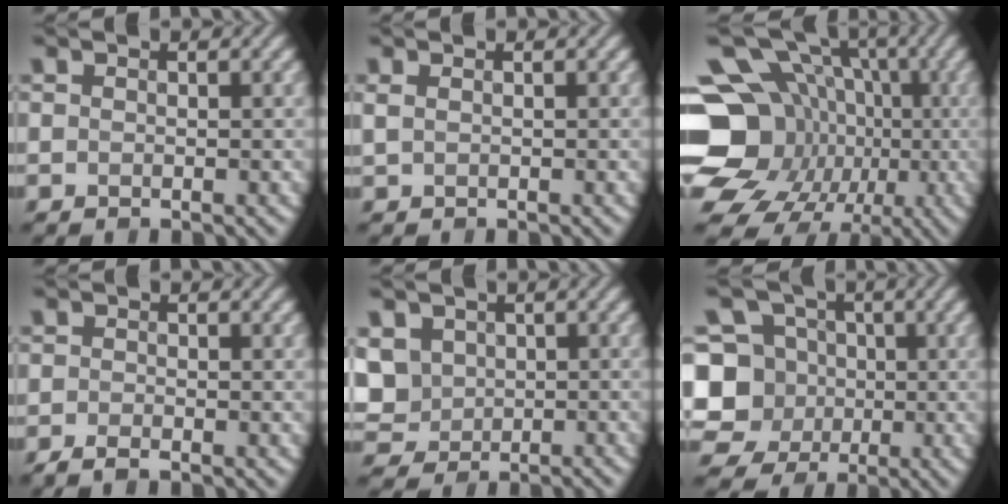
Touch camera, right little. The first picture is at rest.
{"total": 0.5, "force": [0.3, 0.2, 0.3], "torque": [-0.007, 0.002, 0.010]}
{"total": 19.5, "force": [-2.8, 17.3, 8.4], "torque": [-0.197, -0.003, -0.071]}
{"total": 0.7, "force": [-0.7, 0.1, 0.3], "torque": [-0.002, -0.006, -0.011]}
{"total": 4.0, "force": [0.4, 3.7, 1.5], "torque": [-0.051, 0.000, 0.015]}
{"total": 9.8, "force": [-1.0, 9.4, 2.6], "torque": [-0.091, 0.024, -0.030]}